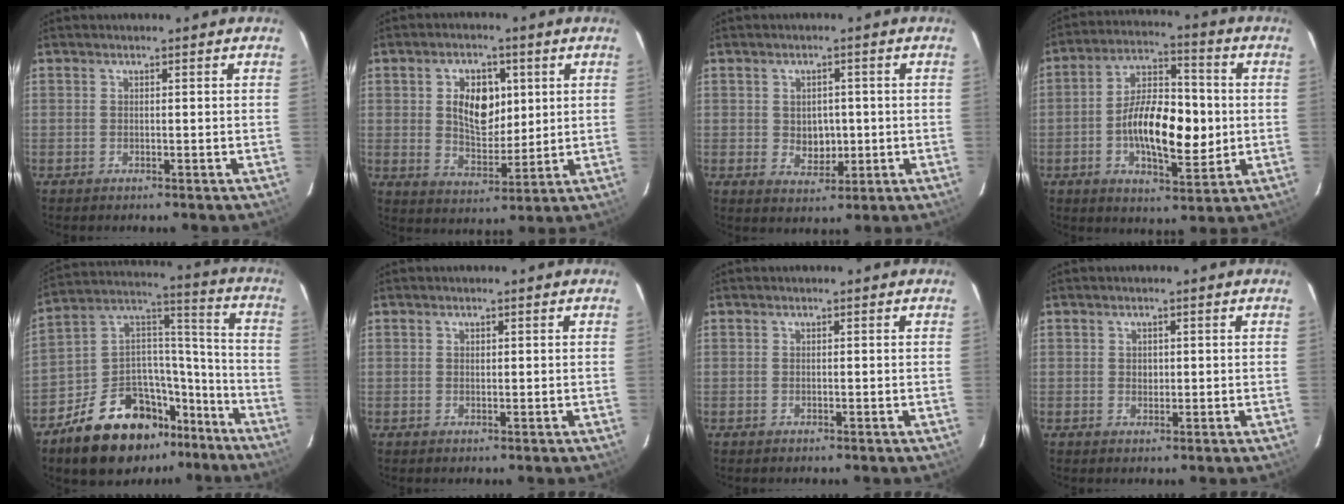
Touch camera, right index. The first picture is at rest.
{"total": 9.4, "force": [2.3, 6.0, 6.9], "torque": [-0.121, 0.009, 0.046]}
{"total": 4.8, "force": [-0.1, 3.9, 2.9], "torque": [-0.046, 0.003, 0.008]}
{"total": 15.1, "force": [-1.6, 6.7, 13.4], "torque": [-0.235, 0.013, -0.027]}
{"total": 22.4, "force": [-14.7, 12.4, 11.5], "torque": [-0.221, 0.063, -0.209]}
{"total": 0.6, "force": [0.3, 0.5, 0.3], "torque": [-0.004, 0.002, 0.005]}
{"total": 0.0}
{"total": 1.4, "force": [0.2, 1.3, 0.5], "torque": [-0.005, 0.004, 0.003]}